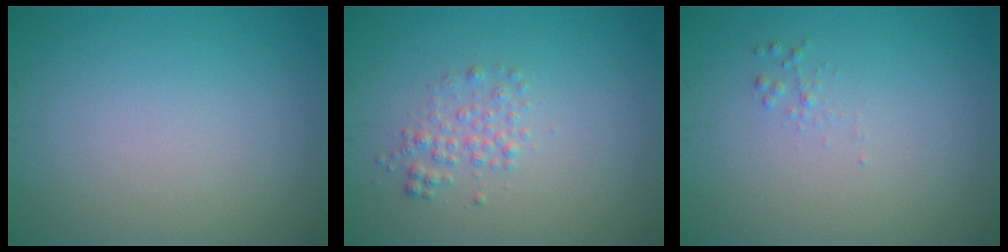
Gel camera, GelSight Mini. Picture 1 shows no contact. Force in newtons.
{"total": 1.8, "press": 1.8, "slide": 0.0}
{"total": 0.6, "press": 0.6, "slide": 0.0}